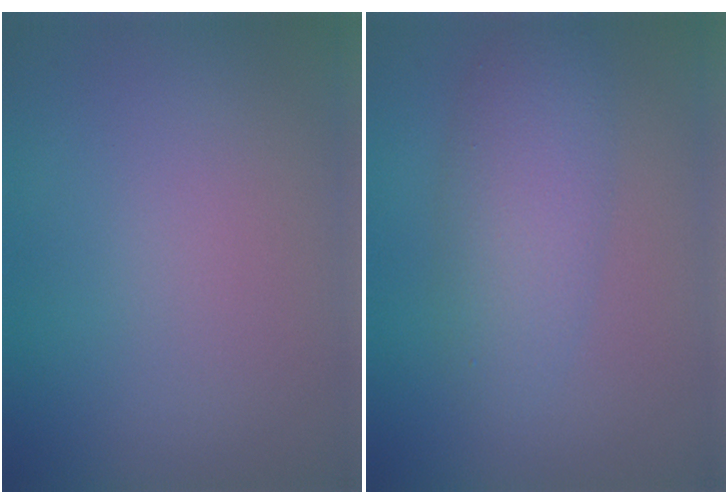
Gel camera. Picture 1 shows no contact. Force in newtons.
{"total": 3.9, "press": 3.9, "slide": 0.3}